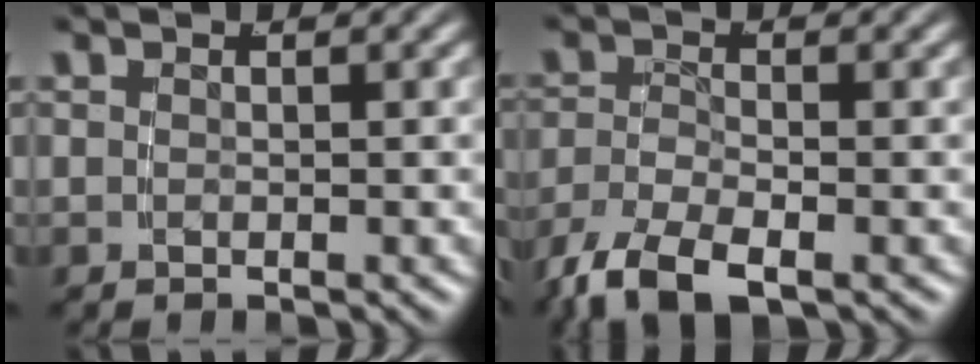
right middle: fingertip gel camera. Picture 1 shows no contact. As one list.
[{"total": 5.6, "force": [-3.5, 2.9, 3.3], "torque": [-0.080, -0.029, -0.043]}]